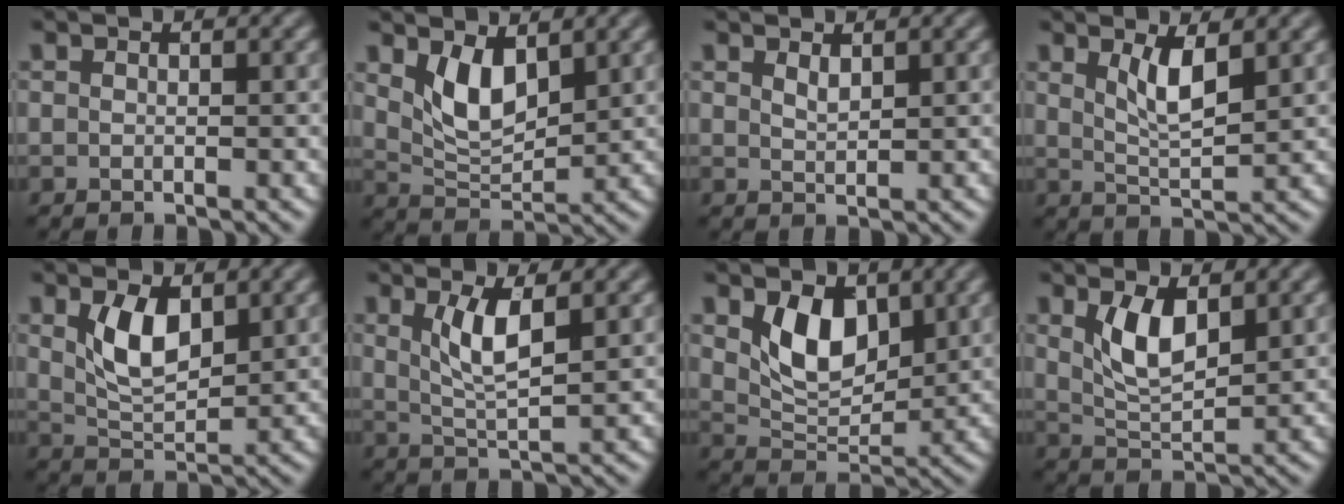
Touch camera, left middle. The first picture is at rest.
{"total": 4.4, "force": [1.8, 2.2, 3.4], "torque": [-0.077, -0.012, 0.037]}
{"total": 1.0, "force": [0.7, 0.3, 0.6], "torque": [-0.018, -0.003, 0.016]}
{"total": 3.5, "force": [1.2, 1.0, 3.1], "torque": [-0.067, -0.010, 0.027]}
{"total": 4.5, "force": [1.4, 2.3, 3.6], "torque": [-0.084, -0.004, 0.030]}
{"total": 4.1, "force": [1.1, 1.2, 3.7], "torque": [-0.083, -0.007, 0.022]}
{"total": 5.3, "force": [1.9, 3.3, 3.8], "torque": [-0.081, -0.011, 0.034]}
{"total": 4.3, "force": [1.4, 1.9, 3.6], "torque": [-0.085, -0.005, 0.030]}